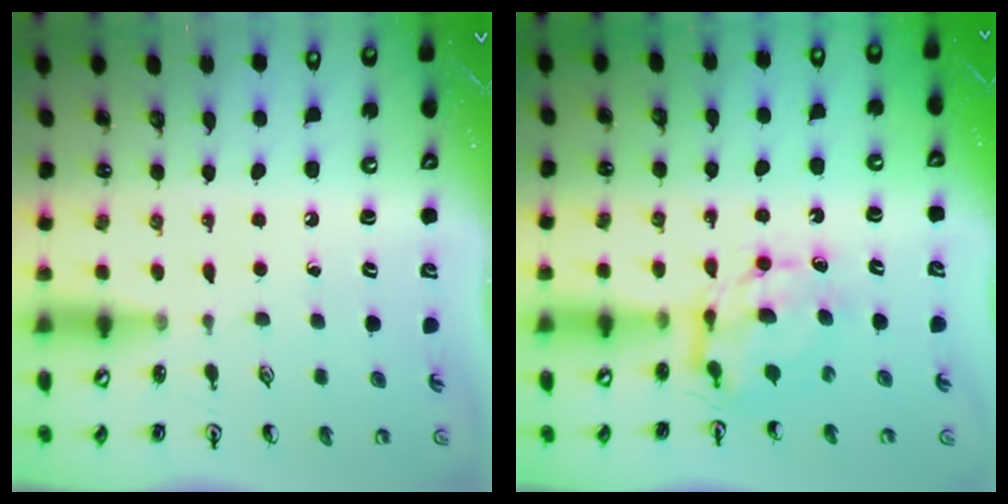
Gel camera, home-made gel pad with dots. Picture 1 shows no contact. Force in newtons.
{"total": 7.0, "press": 7.0, "slide": 0.6}